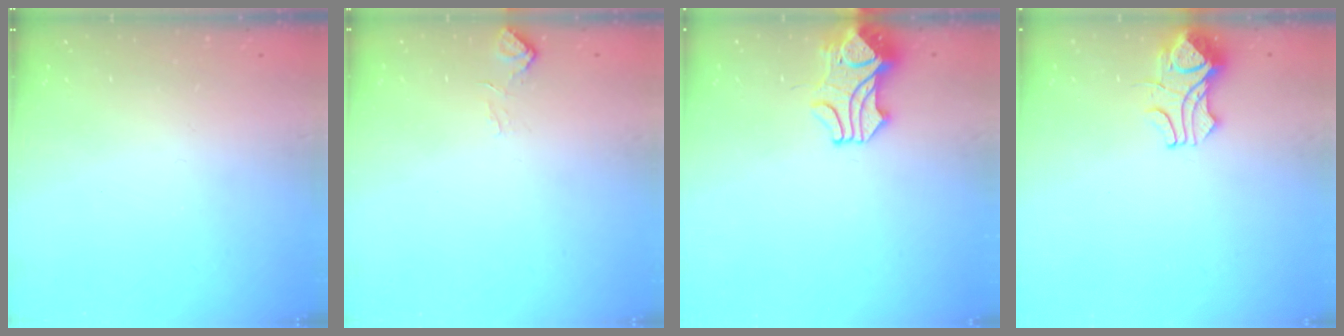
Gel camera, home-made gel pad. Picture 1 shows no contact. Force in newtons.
{"total": 2.3, "press": 2.2, "slide": 0.6}
{"total": 2.3, "press": 2.0, "slide": 1.1}
{"total": 3.8, "press": 3.7, "slide": 0.8}